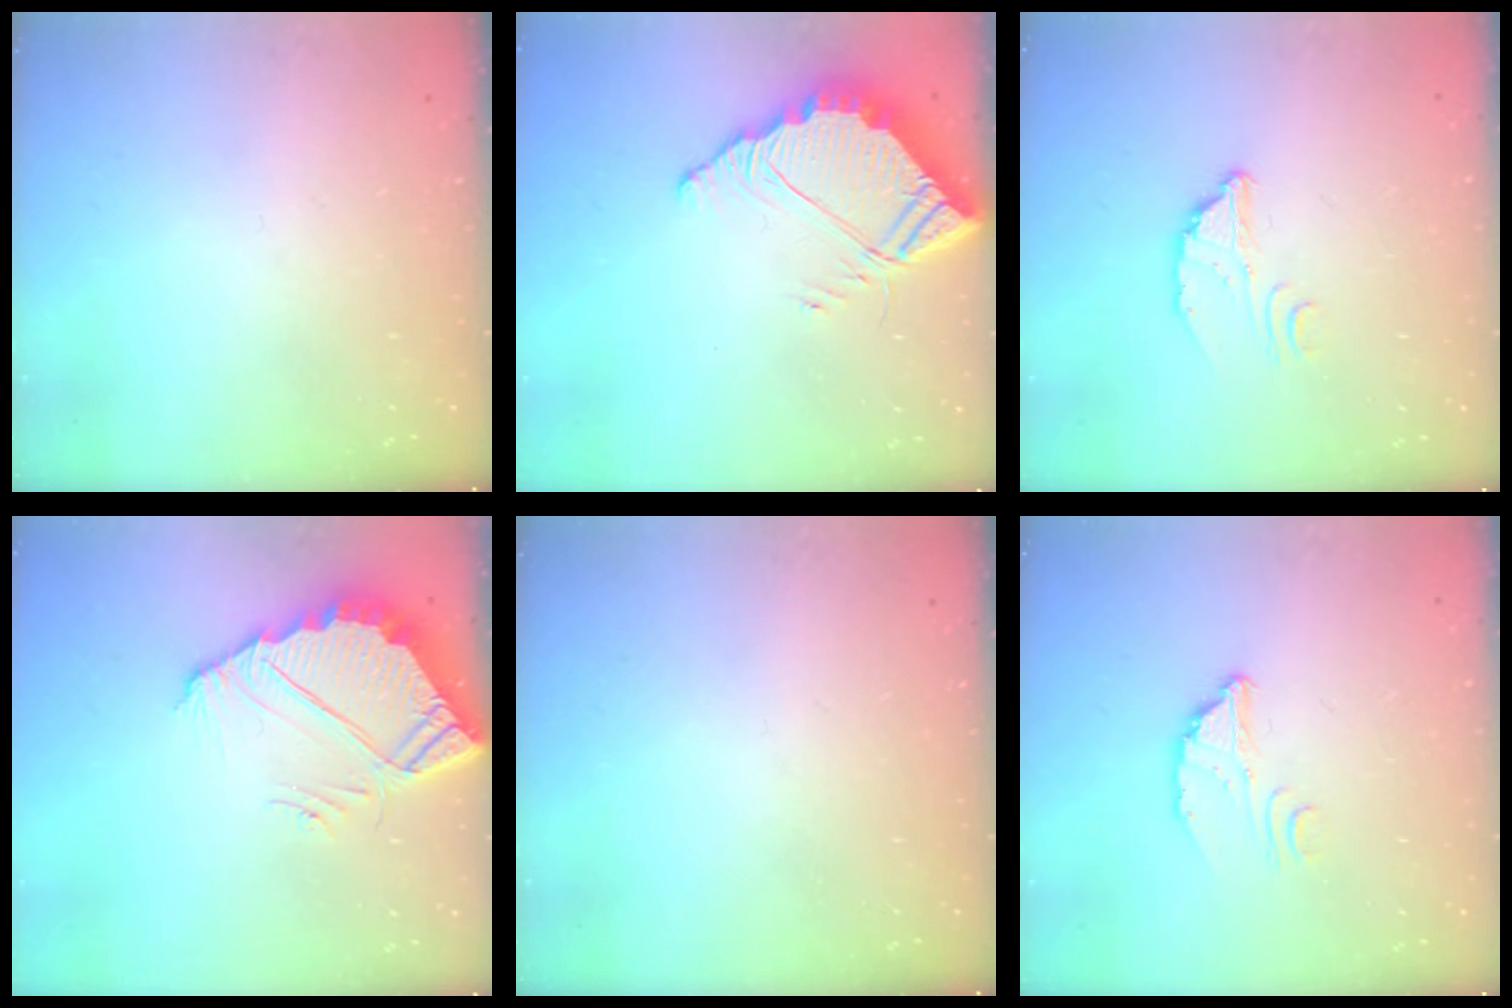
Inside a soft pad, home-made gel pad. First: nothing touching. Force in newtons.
{"total": 8.9, "press": 8.9, "slide": 0.6}
{"total": 3.2, "press": 3.2, "slide": 0.2}
{"total": 6.1, "press": 6.1, "slide": 0.3}
{"total": 0.0}
{"total": 3.2, "press": 3.2, "slide": 0.2}